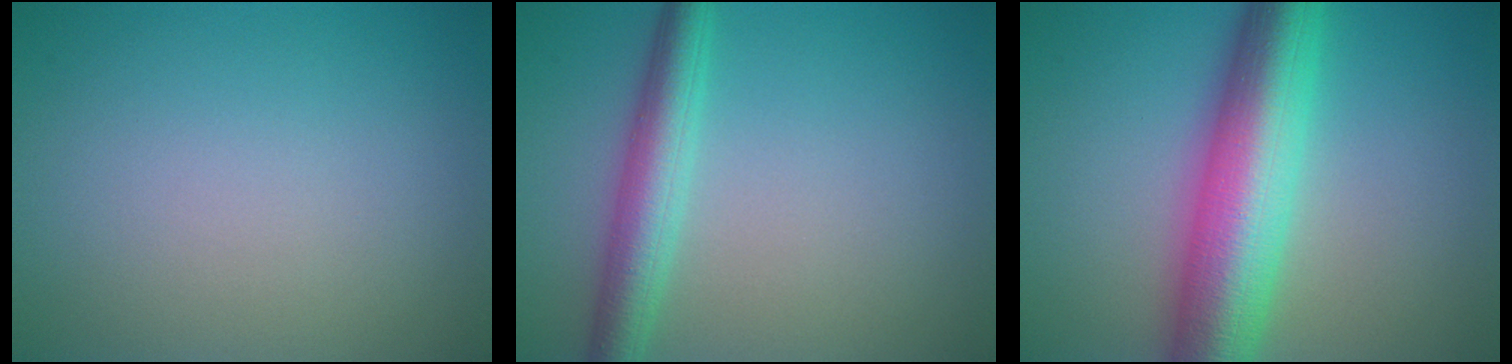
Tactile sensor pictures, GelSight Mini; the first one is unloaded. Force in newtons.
{"total": 4.3, "press": 4.3, "slide": 0.1}
{"total": 10.3, "press": 10.3, "slide": 0.2}